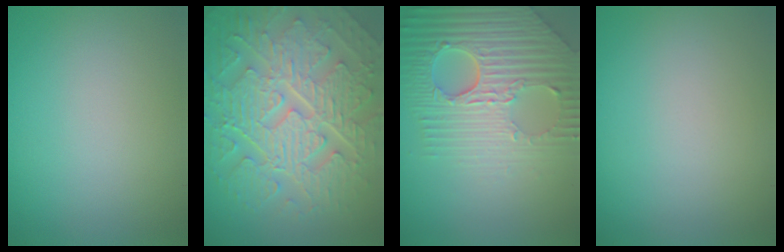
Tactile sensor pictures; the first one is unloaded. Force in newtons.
{"total": 10.2, "press": 7.0, "slide": 7.5}
{"total": 8.7, "press": 5.9, "slide": 6.4}
{"total": 0.0}